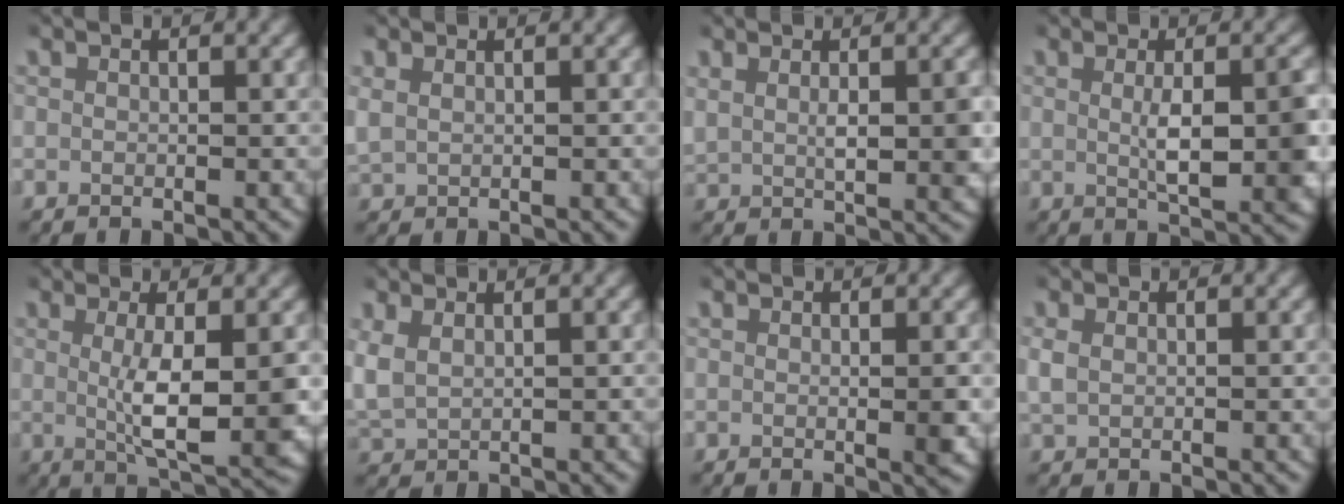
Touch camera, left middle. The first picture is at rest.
{"total": 1.5, "force": [0.7, 1.0, 0.8], "torque": [-0.026, 0.000, 0.019]}
{"total": 3.0, "force": [0.9, 1.2, 2.6], "torque": [-0.041, 0.000, 0.022]}
{"total": 4.8, "force": [0.0, 1.5, 4.6], "torque": [-0.064, -0.009, 0.005]}
{"total": 6.4, "force": [0.2, 1.9, 6.1], "torque": [-0.100, -0.017, 0.010]}
{"total": 4.0, "force": [0.9, 3.3, 2.0], "torque": [-0.070, -0.008, 0.023]}
{"total": 1.1, "force": [0.1, 0.0, 1.1], "torque": [-0.012, -0.005, 0.002]}
{"total": 1.6, "force": [0.3, 1.2, 1.0], "torque": [-0.032, 0.001, 0.010]}